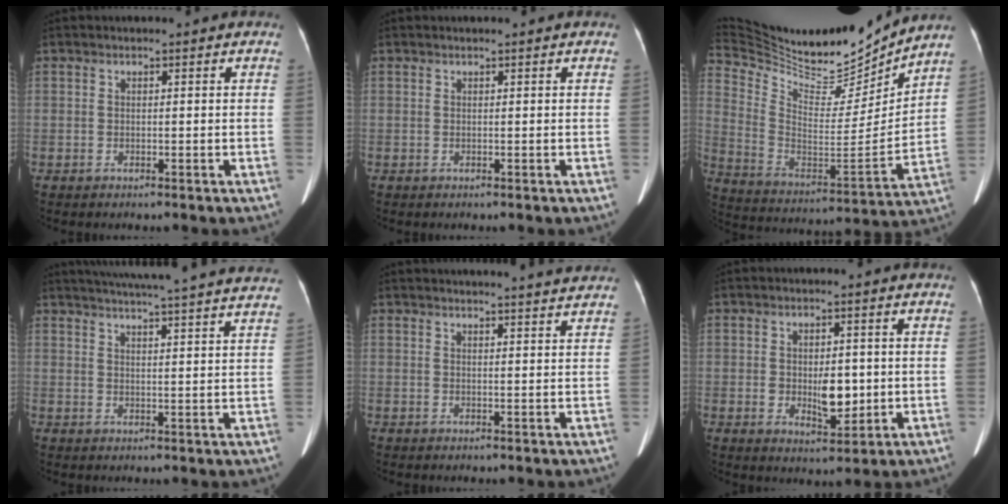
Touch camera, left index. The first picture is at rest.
{"total": 0.0}
{"total": 24.0, "force": [22.0, 5.4, 8.0], "torque": [-0.166, -0.039, 0.350]}
{"total": 25.1, "force": [23.0, 0.0, 10.0], "torque": [-0.159, -0.023, 0.280]}
{"total": 10.5, "force": [10.1, -0.5, 2.9], "torque": [-0.038, -0.004, 0.105]}
{"total": 5.4, "force": [-0.3, 2.8, 4.7], "torque": [-0.075, -0.005, 0.002]}